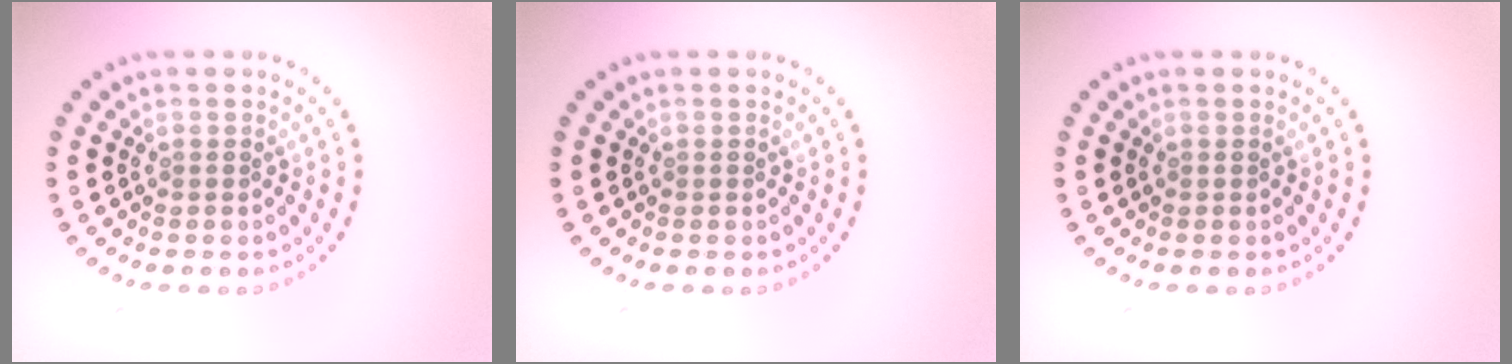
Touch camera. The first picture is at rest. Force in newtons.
{"total": 0.0}
{"total": 0.0}